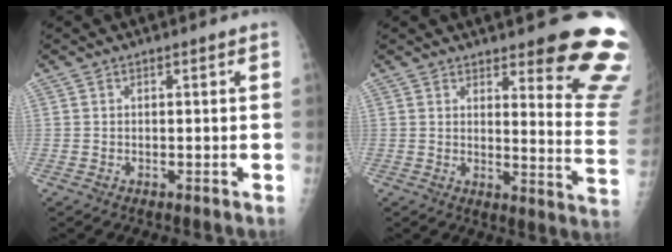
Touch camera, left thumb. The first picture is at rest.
{"total": 15.2, "force": [11.1, 3.1, 9.9], "torque": [-0.080, -0.091, 0.126]}